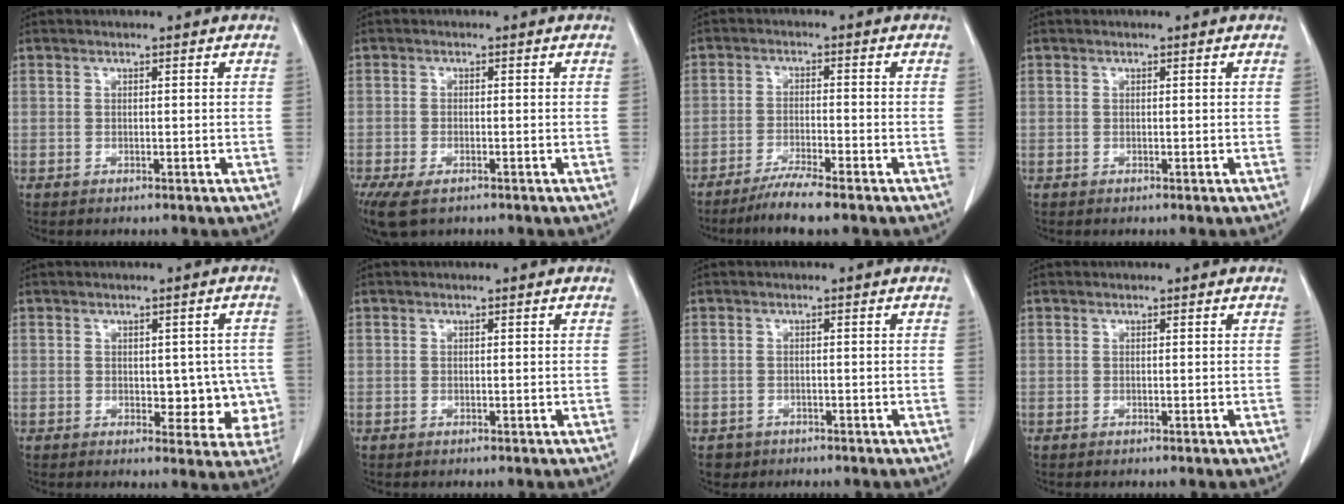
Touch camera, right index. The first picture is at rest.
{"total": 6.3, "force": [-4.3, 2.4, 3.9], "torque": [-0.071, -0.015, -0.070]}
{"total": 5.6, "force": [-4.6, -0.5, 3.2], "torque": [-0.054, -0.016, -0.082]}
{"total": 0.0}
{"total": 6.5, "force": [-0.6, 3.9, 5.1], "torque": [-0.033, 0.013, -0.001]}
{"total": 0.0}
{"total": 1.9, "force": [-1.1, 1.5, -0.1], "torque": [-0.001, 0.005, -0.017]}
{"total": 0.0}